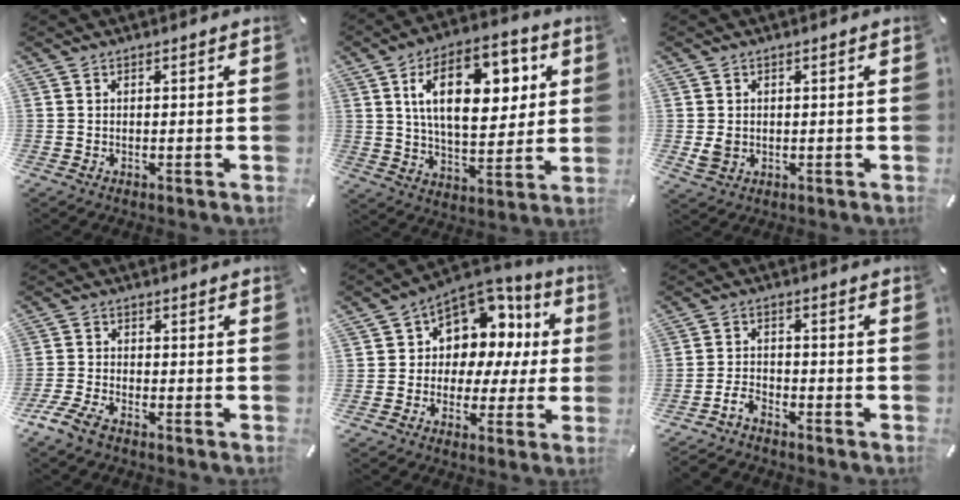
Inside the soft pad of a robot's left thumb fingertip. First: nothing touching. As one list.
[{"total": 19.7, "force": [6.6, 10.5, 15.3], "torque": [-0.243, -0.002, 0.106]}, {"total": 2.8, "force": [0.0, 2.5, 1.2], "torque": [-0.014, 0.001, 0.000]}, {"total": 4.7, "force": [-3.5, 2.0, 2.4], "torque": [-0.068, 0.009, -0.073]}, {"total": 10.2, "force": [4.8, 8.2, 3.8], "torque": [-0.052, -0.052, 0.087]}, {"total": 4.3, "force": [-3.5, 2.1, 1.5], "torque": [-0.039, 0.015, -0.068]}]